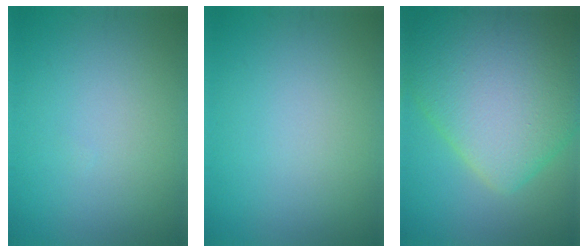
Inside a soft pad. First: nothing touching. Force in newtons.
{"total": 0.0}
{"total": 12.9, "press": 12.9, "slide": 0.5}